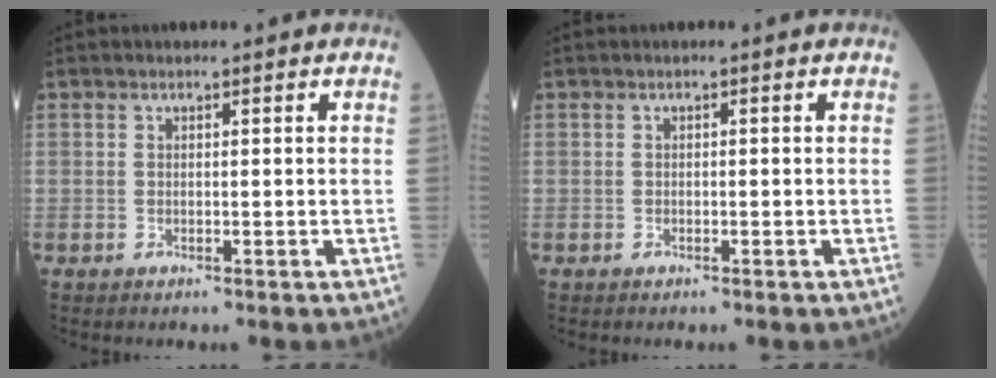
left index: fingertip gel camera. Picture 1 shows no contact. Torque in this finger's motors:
{"motor_torque": [0.11, 0.00, 0.03, 0.00]}